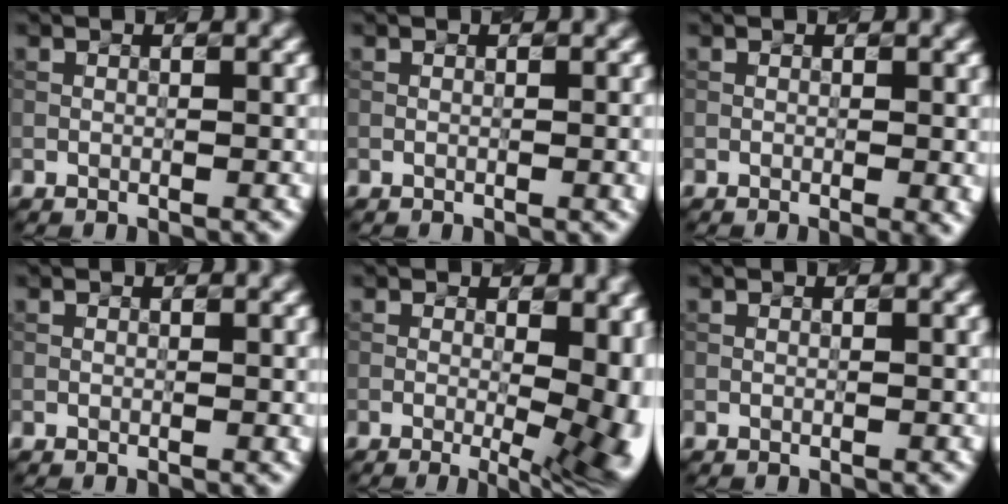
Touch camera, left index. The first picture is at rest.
{"total": 1.8, "force": [-0.2, 0.7, 1.6], "torque": [-0.006, 0.016, -0.002]}
{"total": 1.7, "force": [-0.4, 0.4, 1.6], "torque": [-0.014, 0.009, 0.001]}
{"total": 0.0}
{"total": 15.1, "force": [-0.9, 7.0, 13.3], "torque": [-0.116, 0.029, 0.008]}
{"total": 0.0}